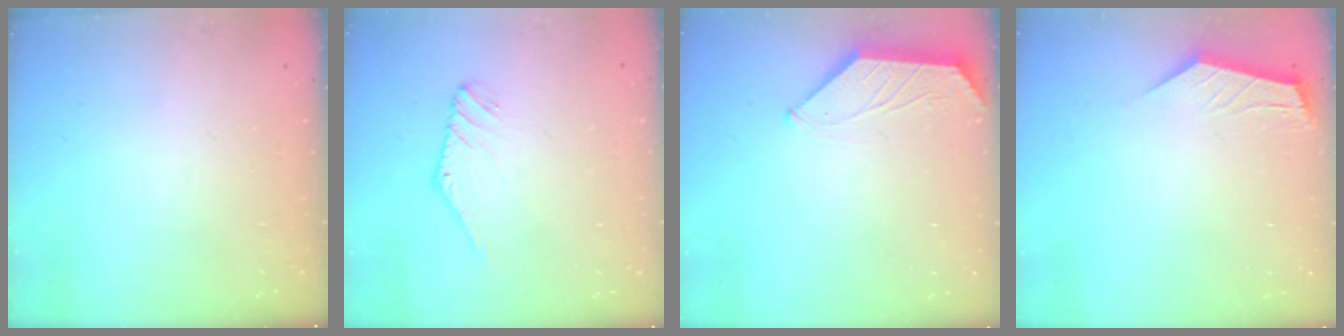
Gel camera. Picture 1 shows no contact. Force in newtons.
{"total": 1.3, "press": 1.3, "slide": 0.1}
{"total": 0.5, "press": 0.5, "slide": 0.2}
{"total": 1.7, "press": 1.7, "slide": 0.1}